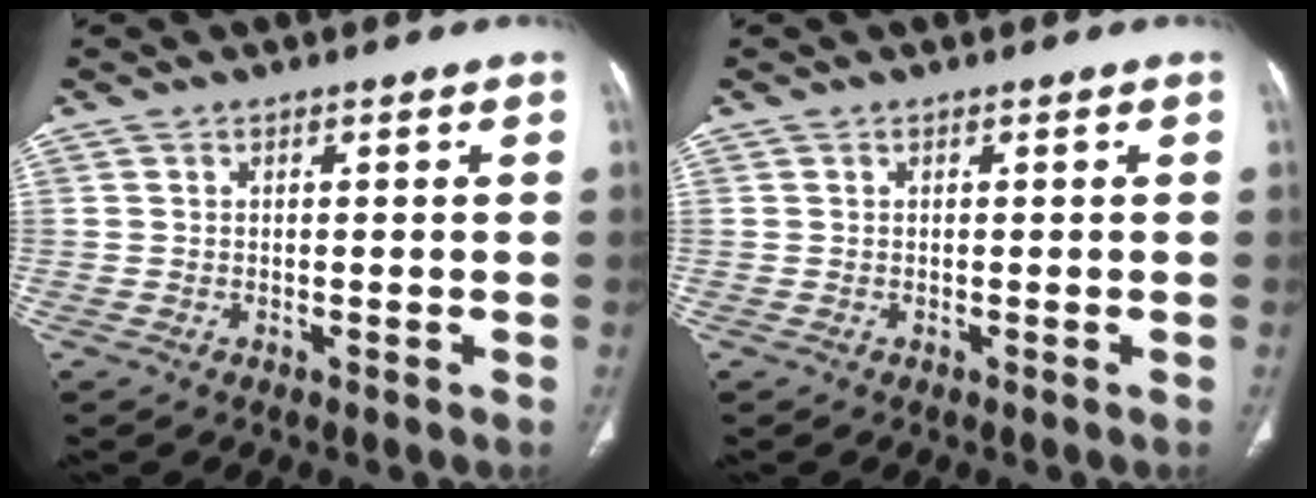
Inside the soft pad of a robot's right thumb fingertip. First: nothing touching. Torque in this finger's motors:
{"motor_torque": [-0.10, 0.10, -0.23, 0.23, 0.04]}